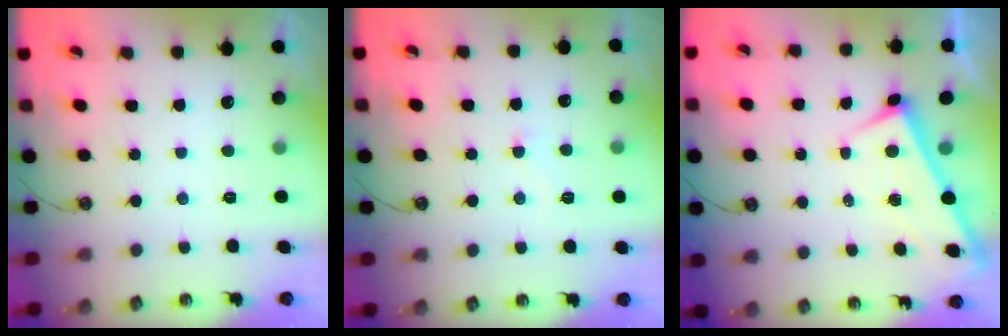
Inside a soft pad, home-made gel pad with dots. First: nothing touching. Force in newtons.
{"total": 2.4, "press": 2.3, "slide": 0.7}
{"total": 1.1, "press": 1.0, "slide": 0.3}